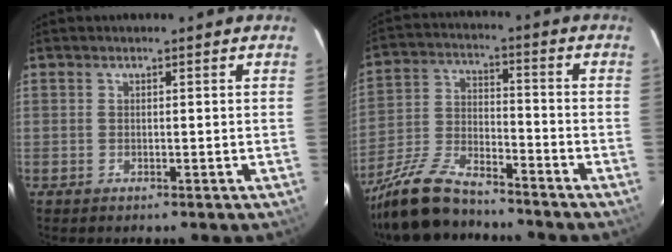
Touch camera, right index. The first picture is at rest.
{"total": 15.1, "force": [-12.5, 4.1, 7.3], "torque": [-0.171, -0.015, -0.234]}